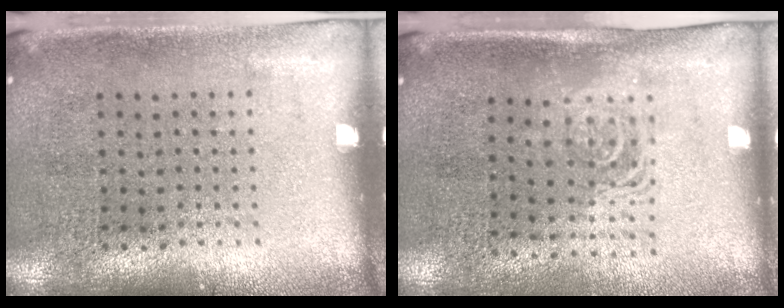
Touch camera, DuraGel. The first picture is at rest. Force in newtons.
{"total": 1.6, "press": 1.3, "slide": 0.9}